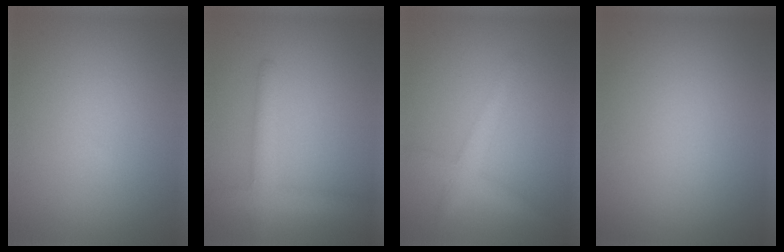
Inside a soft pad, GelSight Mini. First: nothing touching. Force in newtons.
{"total": 3.3, "press": 3.3, "slide": 0.2}
{"total": 2.6, "press": 2.6, "slide": 0.2}
{"total": 0.0}